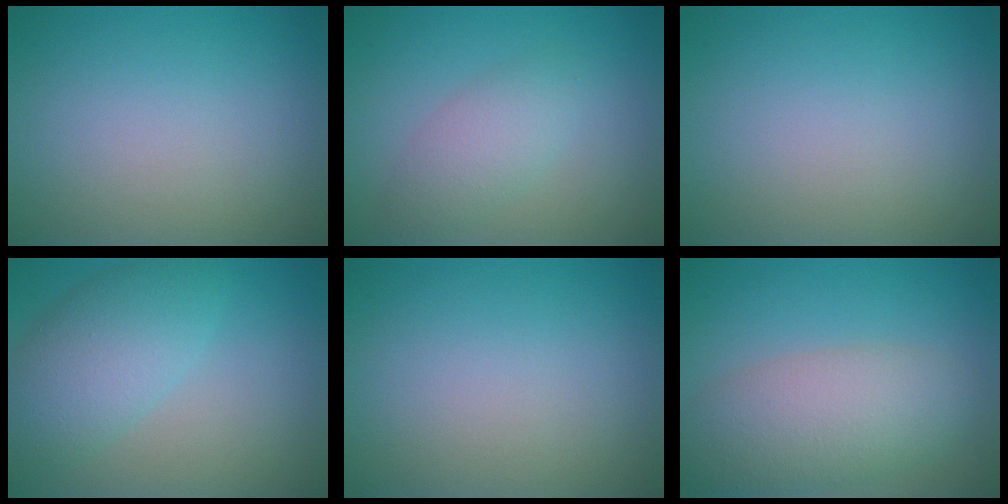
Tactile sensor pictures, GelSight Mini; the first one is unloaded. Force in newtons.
{"total": 2.8, "press": 2.8, "slide": 0.2}
{"total": 0.0}
{"total": 5.3, "press": 5.3, "slide": 0.2}
{"total": 0.0}
{"total": 5.9, "press": 5.9, "slide": 0.4}